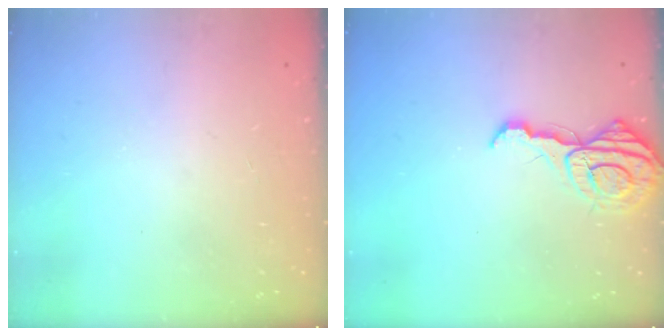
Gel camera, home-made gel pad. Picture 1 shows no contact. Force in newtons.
{"total": 11.3, "press": 11.2, "slide": 1.3}